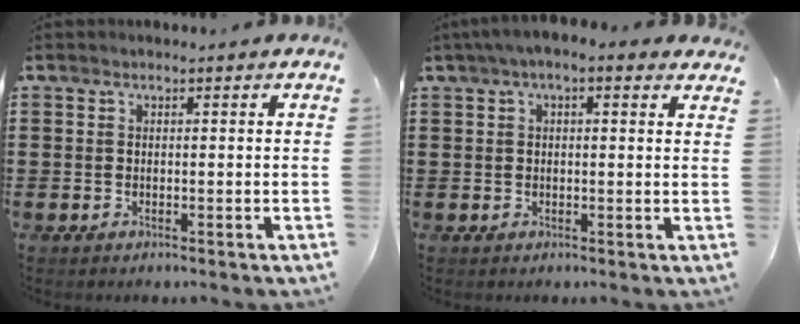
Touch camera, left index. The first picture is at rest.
{"total": 2.8, "force": [1.4, 0.9, 2.3], "torque": [-0.046, 0.007, 0.025]}